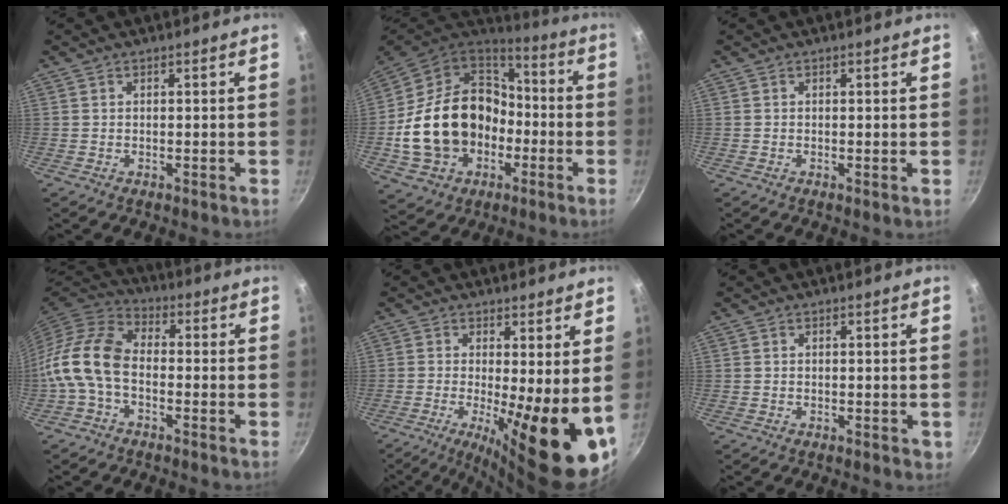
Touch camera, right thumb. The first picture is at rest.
{"total": 23.9, "force": [-4.4, 18.7, 14.3], "torque": [-0.236, 0.059, -0.054]}
{"total": 0.0}
{"total": 12.0, "force": [-2.5, 7.5, 9.0], "torque": [-0.171, 0.041, -0.071]}
{"total": 15.7, "force": [-1.9, 4.1, 15.0], "torque": [-0.201, -0.021, -0.023]}
{"total": 1.0, "force": [0.0, 0.8, 0.6], "torque": [-0.004, 0.001, 0.000]}